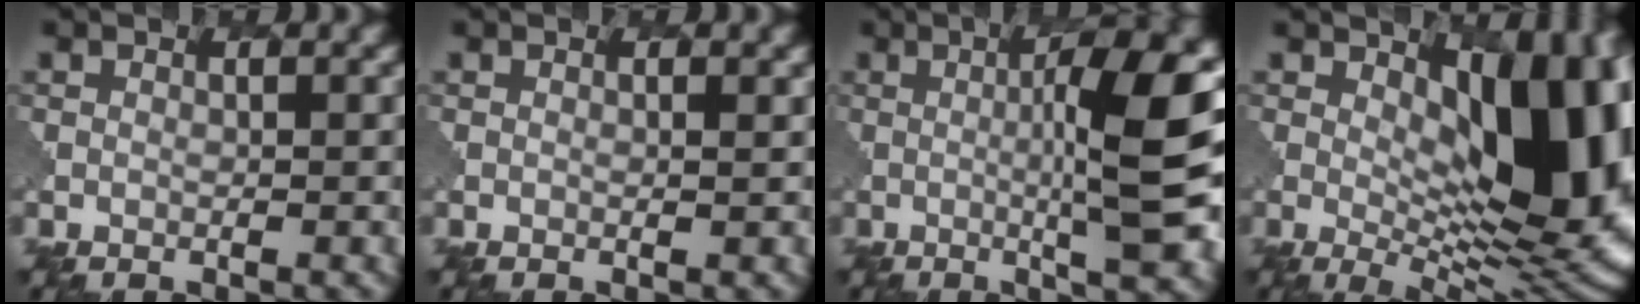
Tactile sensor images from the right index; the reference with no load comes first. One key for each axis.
{"total": 0.7, "fx": 0.3, "fy": 0.2, "fz": 0.6, "tx": -0.003, "ty": -0.002, "tz": 0.006}
{"total": 10.3, "fx": 0.5, "fy": 2.3, "fz": 10.0, "tx": -0.128, "ty": -0.002, "tz": 0.009}
{"total": 13.8, "fx": 2.6, "fy": 6.7, "fz": 11.7, "tx": -0.121, "ty": -0.004, "tz": 0.045}